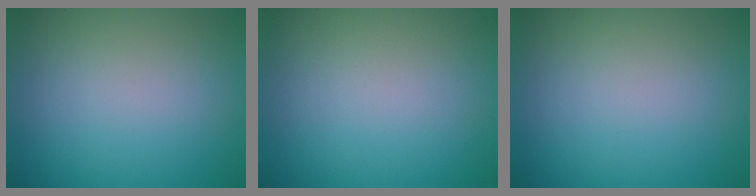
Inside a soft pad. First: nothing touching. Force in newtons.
{"total": 0.0}
{"total": 0.0}